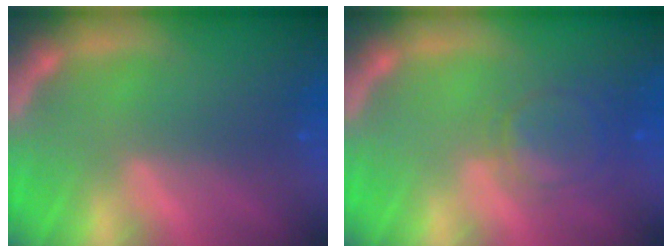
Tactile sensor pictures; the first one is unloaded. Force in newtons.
{"total": 4.5}